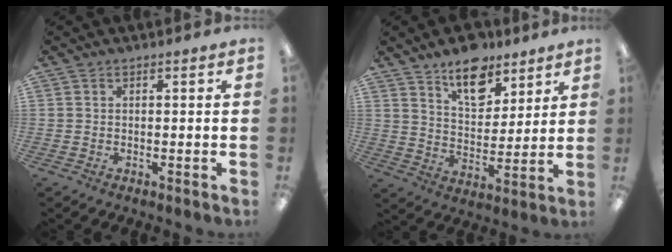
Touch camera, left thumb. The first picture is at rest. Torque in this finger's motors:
{"motor_torque": [0.18, 0.21, -0.11, -0.11, 0.09]}